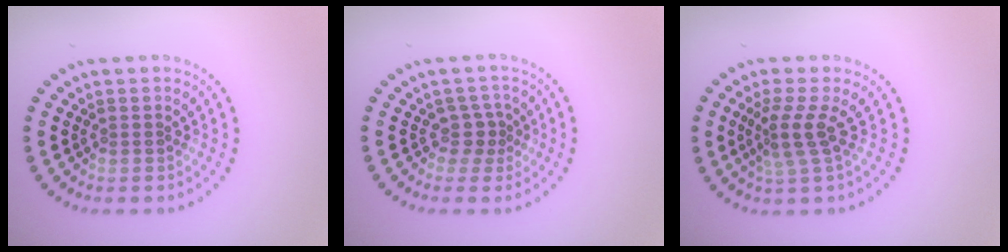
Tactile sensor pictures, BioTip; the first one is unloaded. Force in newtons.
{"total": 1.7, "press": 1.1, "slide": 1.3}
{"total": 2.7, "press": 1.9, "slide": 1.9}